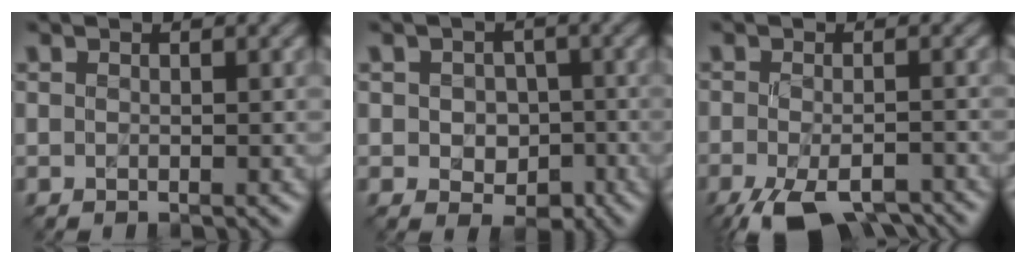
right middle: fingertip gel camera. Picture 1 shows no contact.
{"total": 3.5, "force": [-0.5, 2.7, 2.1], "torque": [-0.026, -0.003, -0.008]}
{"total": 8.7, "force": [-5.8, 3.2, 5.6], "torque": [-0.104, -0.033, -0.087]}